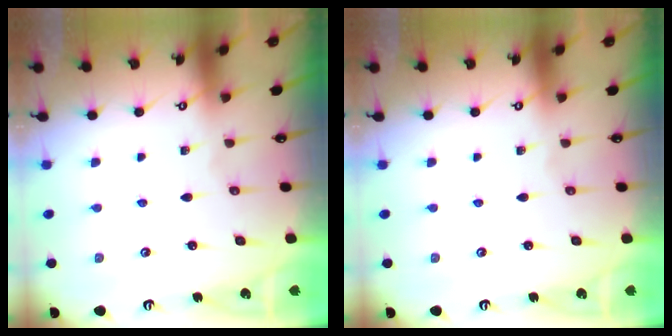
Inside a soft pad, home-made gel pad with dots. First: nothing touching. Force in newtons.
{"total": 0.0}